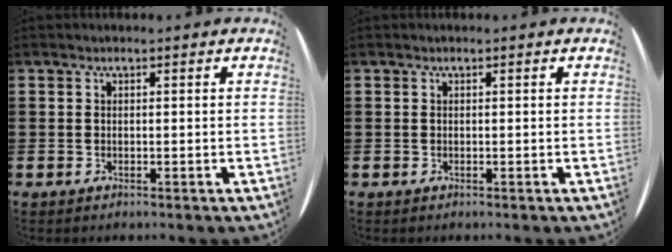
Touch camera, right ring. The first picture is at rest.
{"total": 0.0}